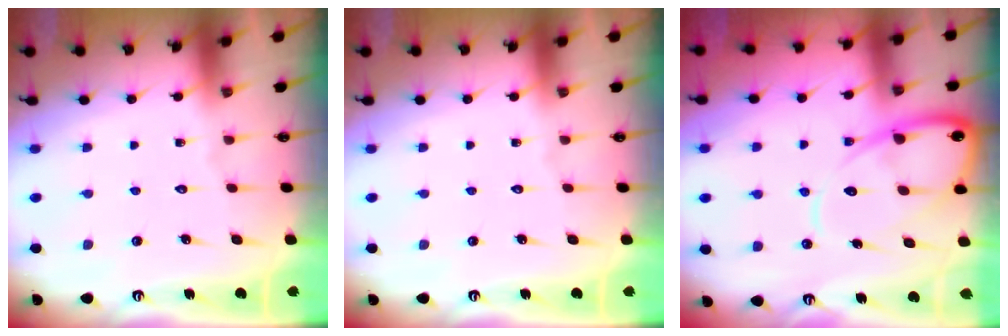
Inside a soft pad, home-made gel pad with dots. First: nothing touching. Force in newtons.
{"total": 0.0}
{"total": 12.7, "press": 12.6, "slide": 1.4}